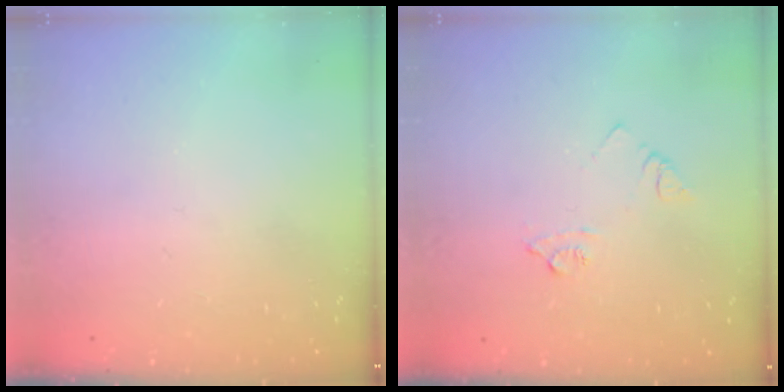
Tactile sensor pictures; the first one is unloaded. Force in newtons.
{"total": 5.3, "press": 5.2, "slide": 0.5}